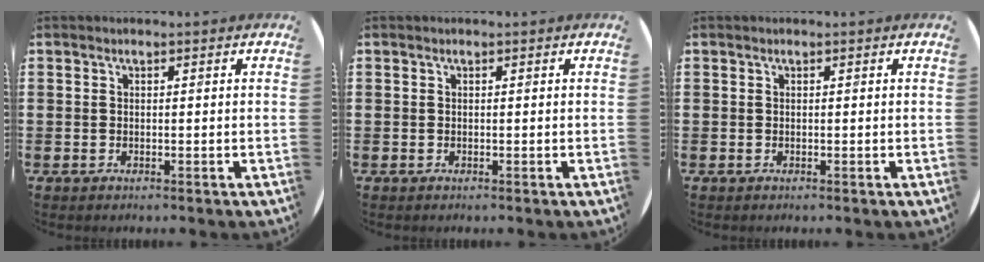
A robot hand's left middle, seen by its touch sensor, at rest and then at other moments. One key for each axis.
{"total": 0.0}
{"total": 0.0}